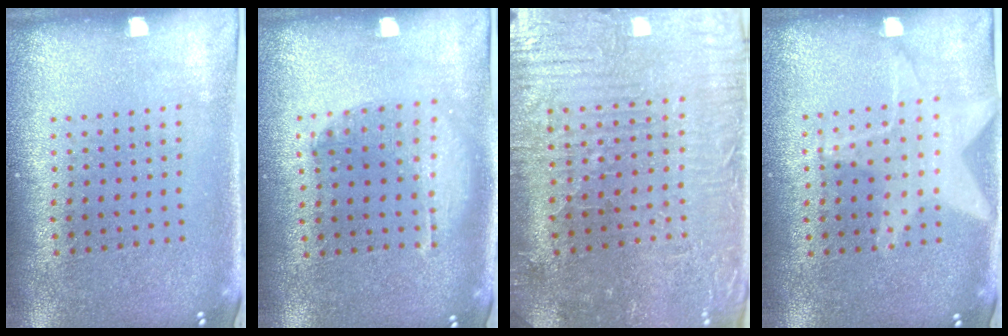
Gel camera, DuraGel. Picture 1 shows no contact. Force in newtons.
{"total": 1.4, "press": 1.4, "slide": 0.4}
{"total": 2.3, "press": 2.2, "slide": 0.4}
{"total": 1.0, "press": 1.0, "slide": 0.1}